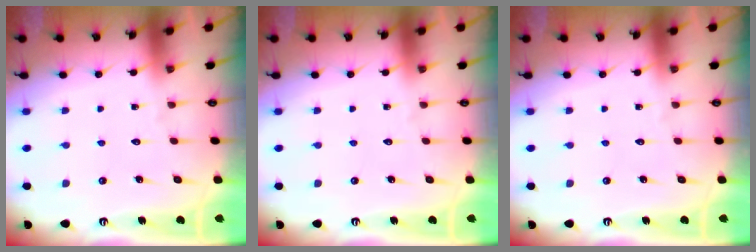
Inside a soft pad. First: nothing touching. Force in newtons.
{"total": 0.0}
{"total": 0.0}